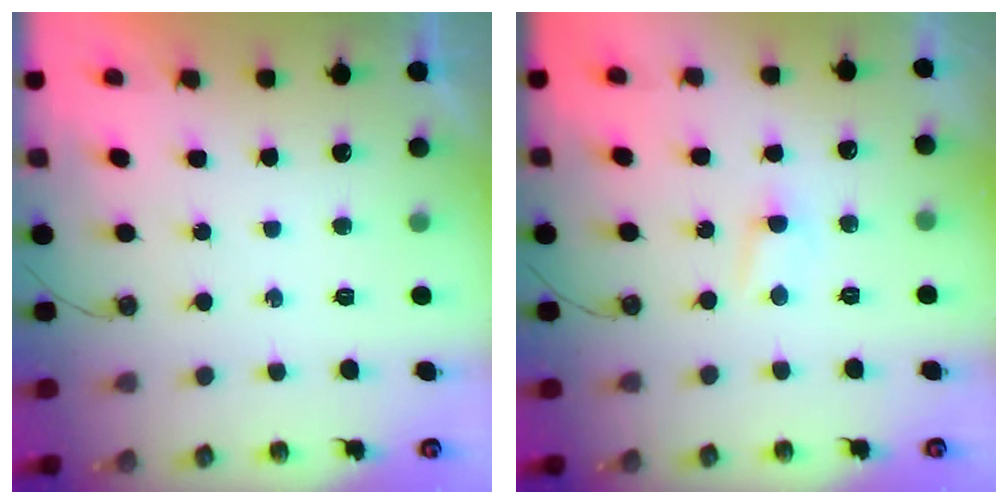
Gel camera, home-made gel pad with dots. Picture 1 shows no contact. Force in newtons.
{"total": 2.8, "press": 2.8, "slide": 0.4}